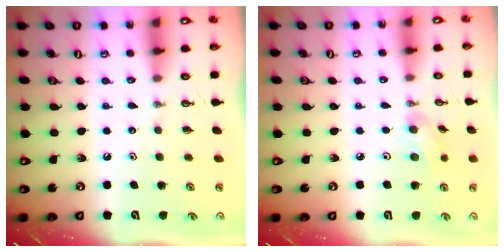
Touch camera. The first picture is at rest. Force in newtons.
{"total": 5.7, "press": 5.5, "slide": 1.6}